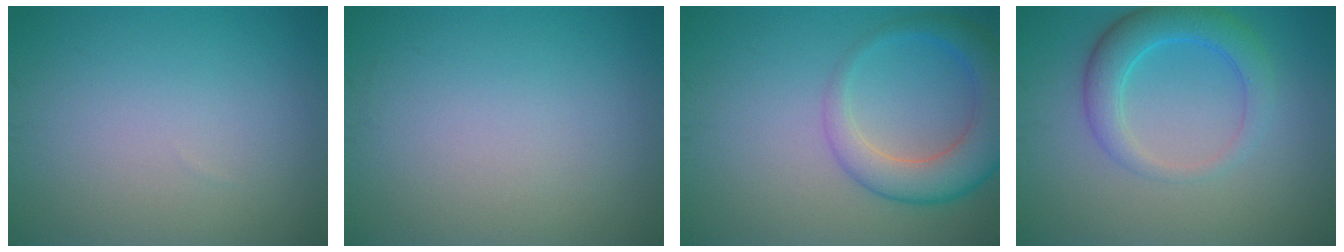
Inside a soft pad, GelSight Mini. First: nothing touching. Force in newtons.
{"total": 0.0}
{"total": 5.8, "press": 5.8, "slide": 0.4}
{"total": 4.2, "press": 4.2, "slide": 0.2}